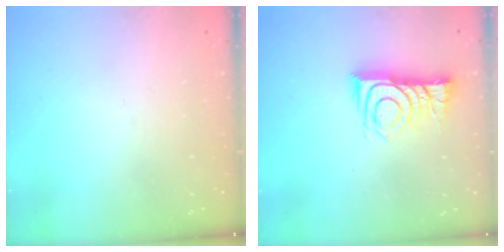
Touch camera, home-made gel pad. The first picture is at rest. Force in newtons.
{"total": 11.2, "press": 11.2, "slide": 0.5}